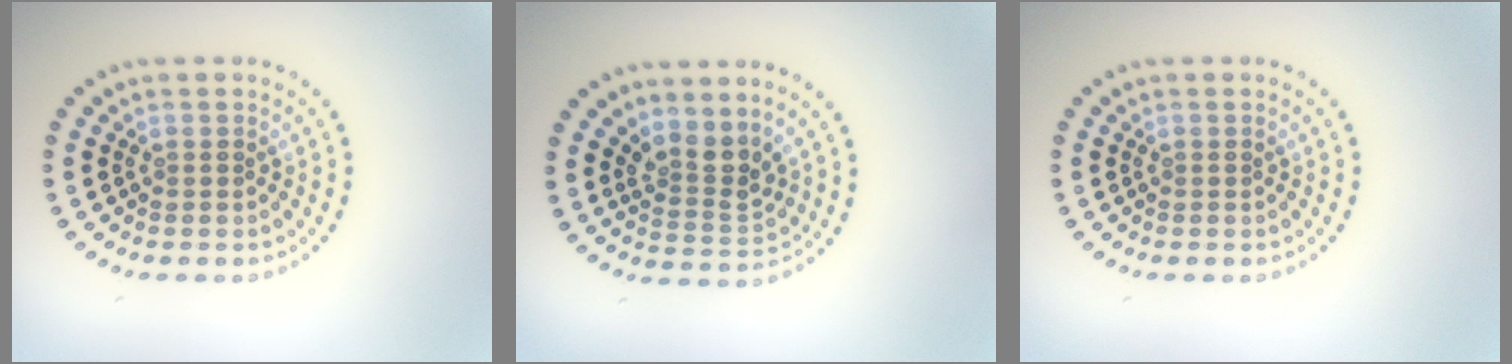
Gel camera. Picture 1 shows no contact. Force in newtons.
{"total": 2.7, "press": 2.0, "slide": 1.9}
{"total": 0.0}